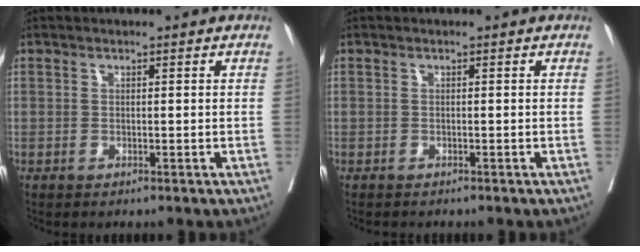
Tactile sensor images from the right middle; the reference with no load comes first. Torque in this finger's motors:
{"motor_torque": [0.06, -0.13, -0.01, 0.01]}